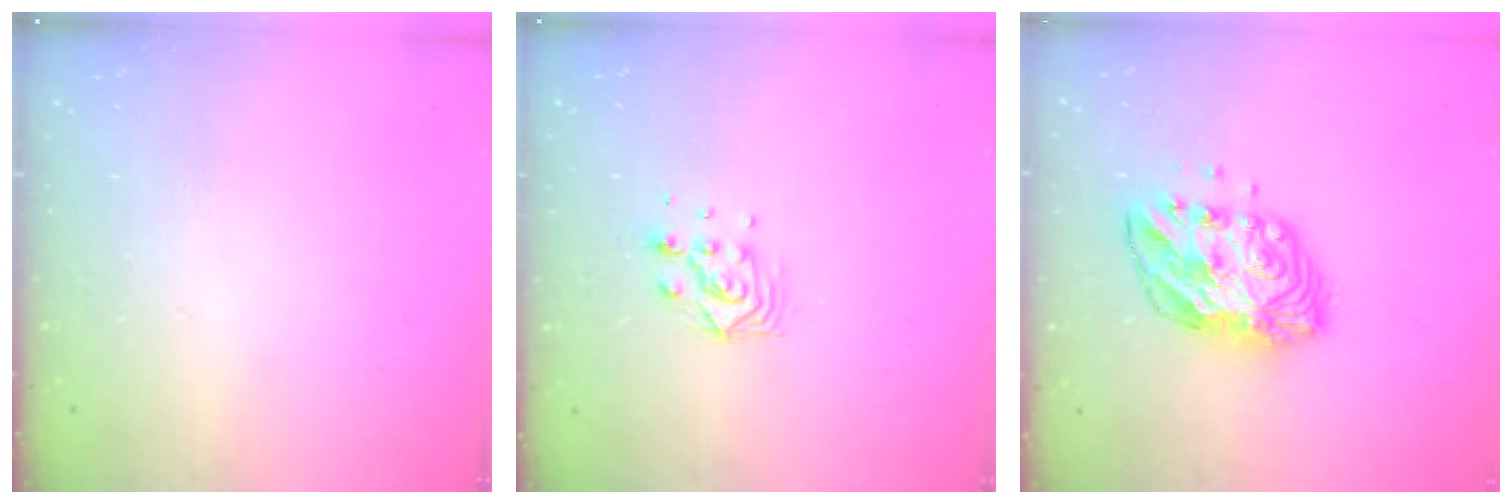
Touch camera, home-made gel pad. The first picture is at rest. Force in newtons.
{"total": 7.0, "press": 7.0, "slide": 0.5}
{"total": 10.7, "press": 10.7, "slide": 1.2}